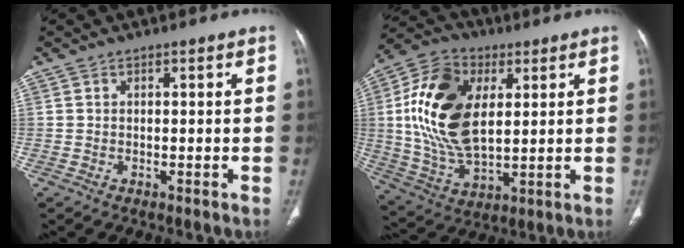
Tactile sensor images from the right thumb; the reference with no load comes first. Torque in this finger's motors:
{"motor_torque": [-0.92, 1.70, 1.64, 0.03, 0.20]}